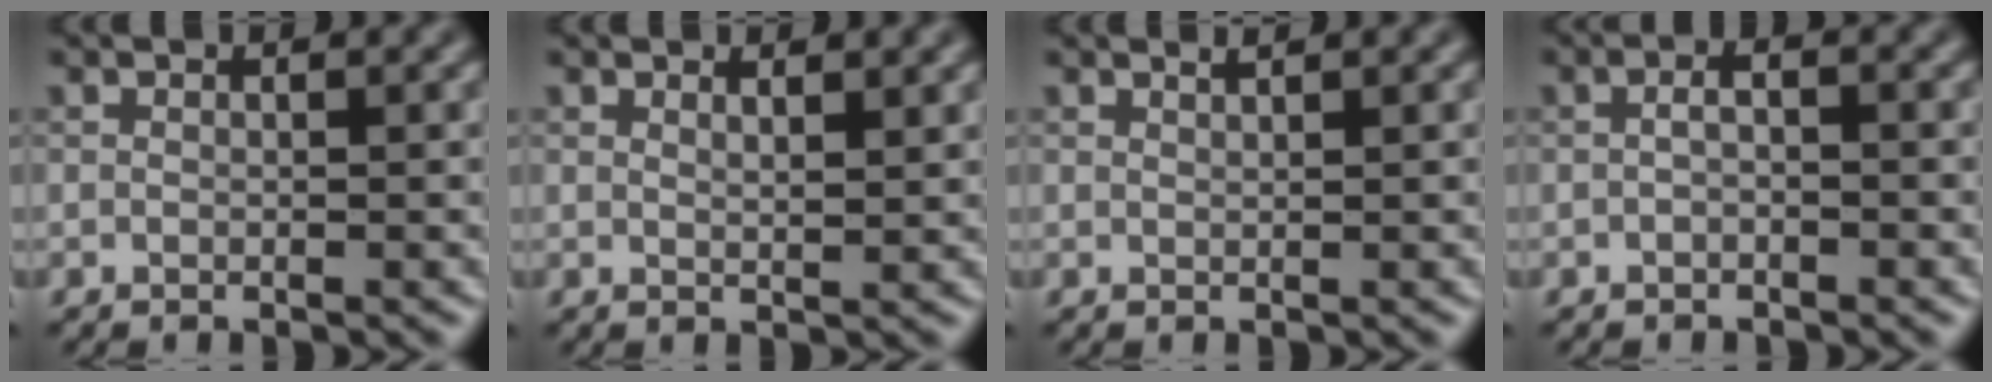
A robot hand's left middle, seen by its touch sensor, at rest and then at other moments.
{"total": 1.7, "force": [1.2, 0.5, 1.1], "torque": [-0.013, 0.003, 0.009]}
{"total": 0.8, "force": [0.7, 0.1, 0.3], "torque": [-0.004, -0.002, 0.004]}
{"total": 0.8, "force": [-0.5, 0.1, 0.7], "torque": [-0.018, -0.009, -0.010]}